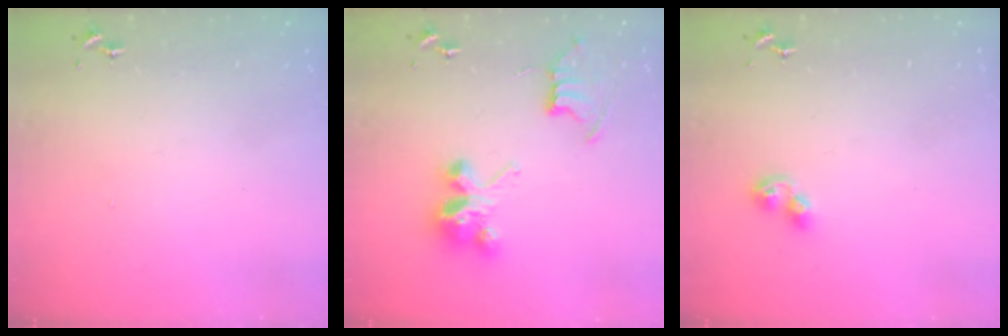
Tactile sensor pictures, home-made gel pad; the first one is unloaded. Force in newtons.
{"total": 11.8, "press": 11.7, "slide": 0.8}
{"total": 6.0, "press": 6.0, "slide": 0.3}